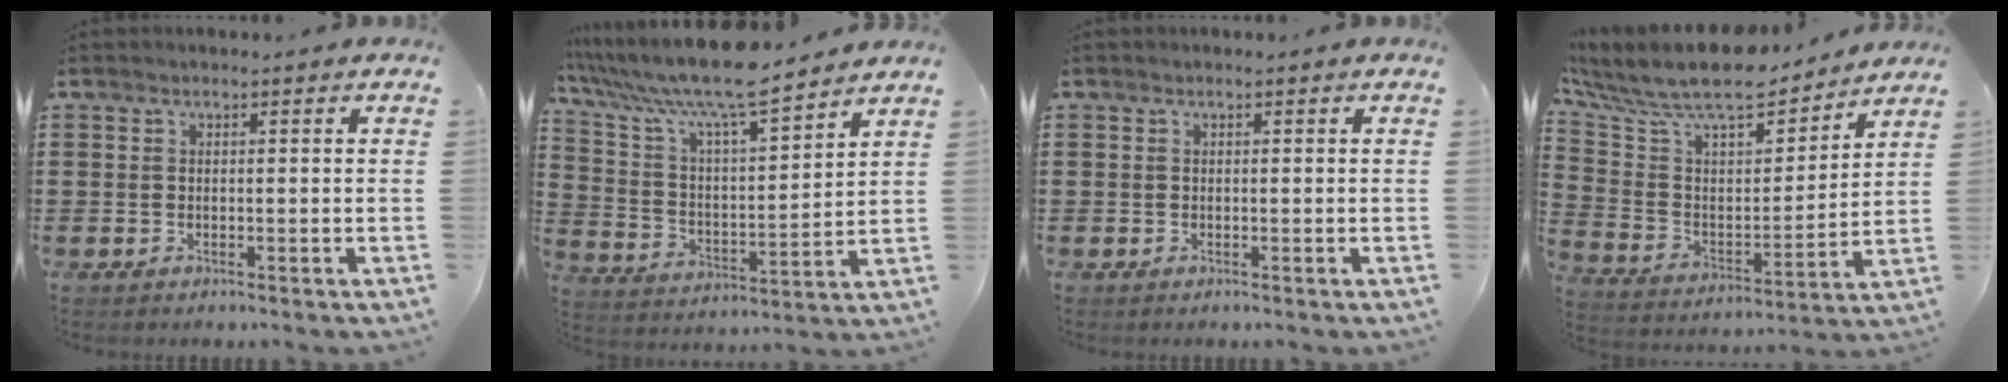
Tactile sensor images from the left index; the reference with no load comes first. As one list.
[{"total": 10.4, "force": [9.0, 0.9, 5.2], "torque": [-0.137, -0.056, 0.152]}, {"total": 0.0}, {"total": 10.8, "force": [9.2, 2.8, 4.9], "torque": [-0.135, -0.061, 0.159]}]